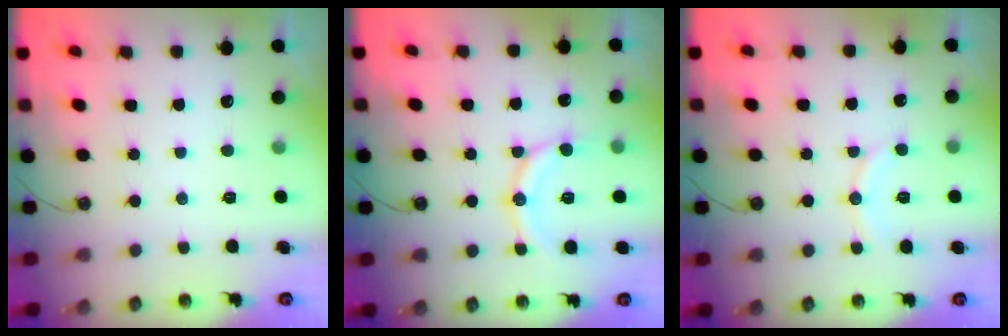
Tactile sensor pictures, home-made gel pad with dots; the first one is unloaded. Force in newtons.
{"total": 12.7, "press": 12.4, "slide": 2.7}
{"total": 8.1, "press": 8.0, "slide": 0.8}